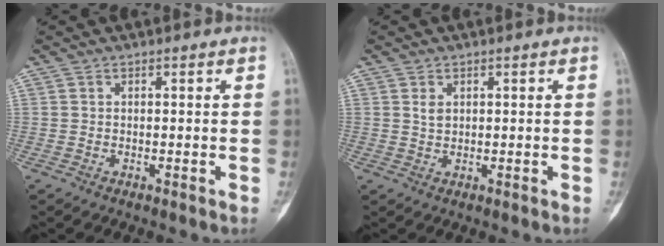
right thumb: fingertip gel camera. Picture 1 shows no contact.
{"total": 1.5, "force": [0.5, 1.1, 1.0], "torque": [-0.011, -0.002, 0.012]}